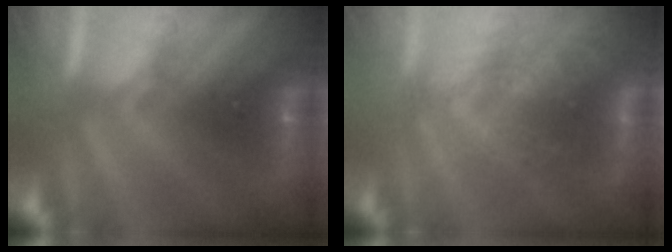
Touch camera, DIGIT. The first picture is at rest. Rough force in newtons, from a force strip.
{"total": 3.1}